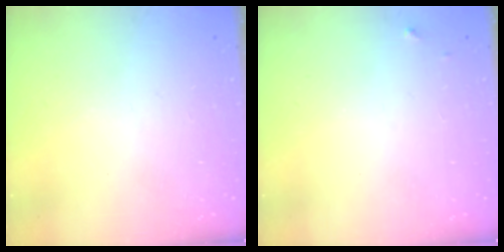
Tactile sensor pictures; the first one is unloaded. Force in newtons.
{"total": 3.5, "press": 3.5, "slide": 0.2}